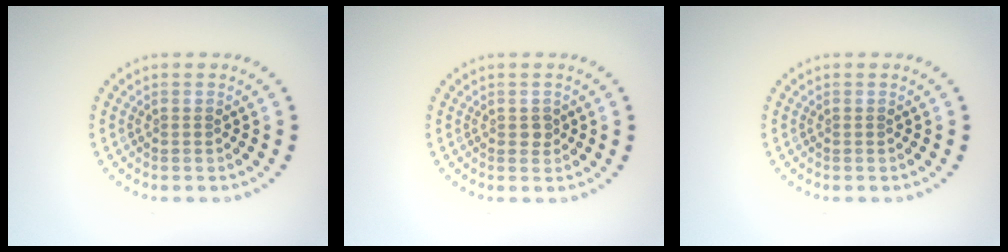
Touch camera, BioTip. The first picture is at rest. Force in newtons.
{"total": 0.8, "press": 0.8, "slide": 0.2}
{"total": 0.0}